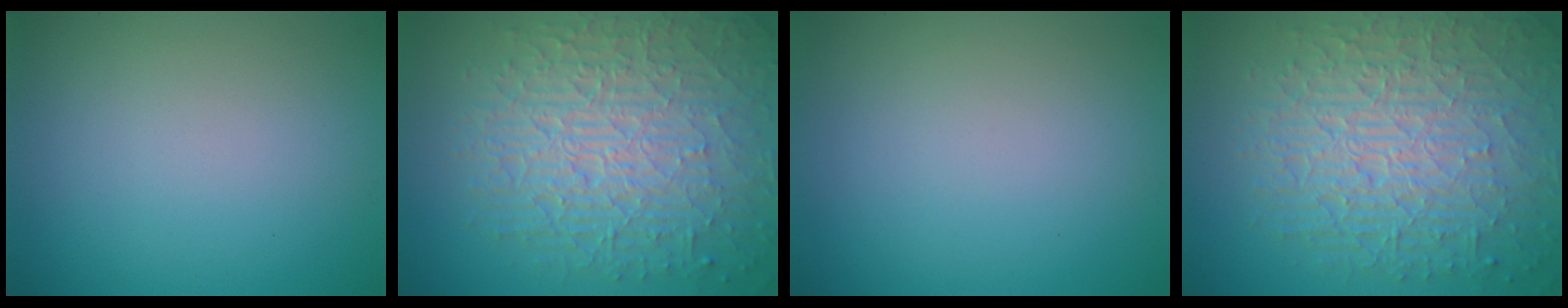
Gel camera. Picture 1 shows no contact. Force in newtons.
{"total": 10.1, "press": 6.6, "slide": 7.7}
{"total": 0.0}
{"total": 10.1, "press": 6.6, "slide": 7.7}